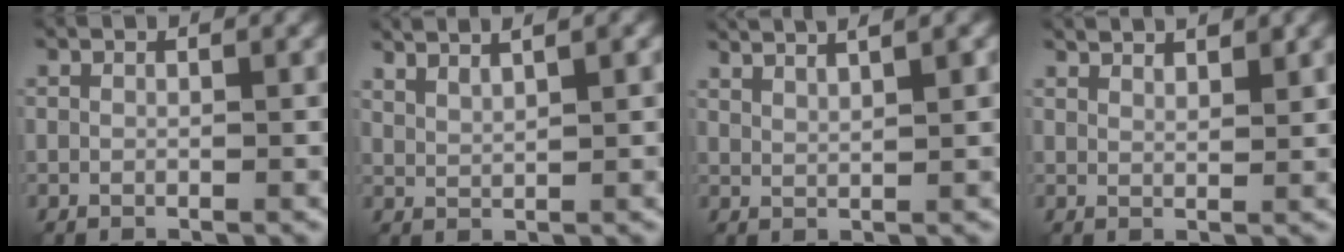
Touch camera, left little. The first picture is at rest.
{"total": 3.8, "force": [2.9, 0.9, 2.3], "torque": [-0.022, 0.012, 0.033]}
{"total": 4.4, "force": [3.3, 0.9, 2.8], "torque": [-0.024, 0.015, 0.031]}
{"total": 2.6, "force": [2.3, 0.4, 1.1], "torque": [-0.007, -0.002, 0.036]}